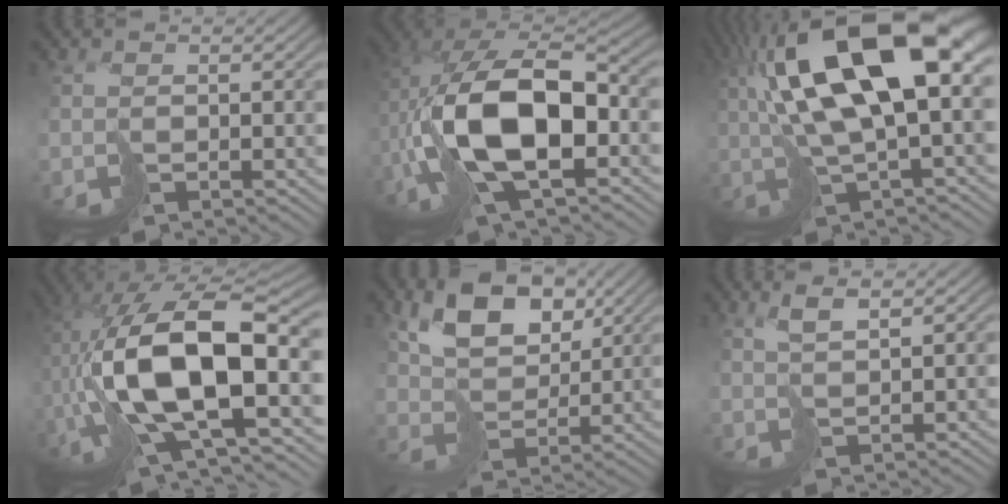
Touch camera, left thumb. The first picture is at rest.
{"total": 16.9, "force": [-3.1, 8.7, 14.1], "torque": [-0.311, -0.009, -0.056]}
{"total": 17.0, "force": [4.0, 6.0, 15.4], "torque": [-0.299, 0.016, 0.068]}
{"total": 17.8, "force": [-1.4, 7.7, 16.0], "torque": [-0.331, 0.013, -0.026]}
{"total": 9.3, "force": [4.5, 5.7, 5.7], "torque": [-0.122, -0.001, 0.077]}
{"total": 2.9, "force": [1.7, 0.5, 2.3], "torque": [-0.049, 0.006, 0.034]}